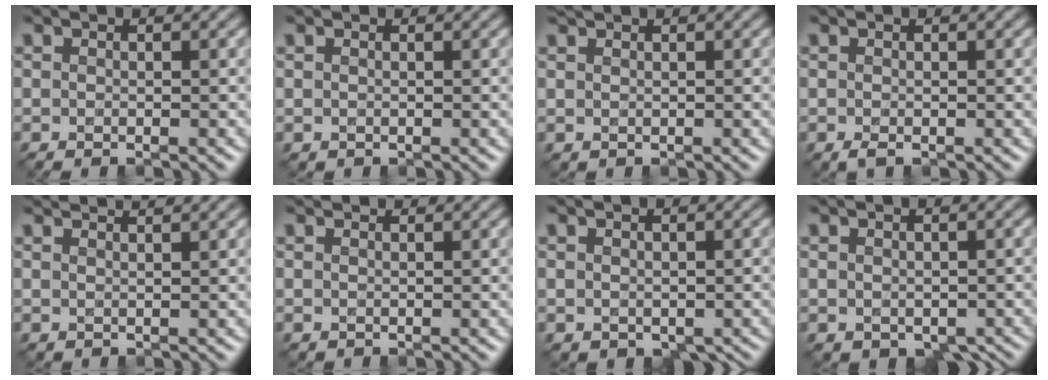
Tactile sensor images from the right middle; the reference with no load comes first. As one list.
[{"total": 0.6, "force": [0.4, -0.1, -0.4], "torque": [0.000, -0.003, 0.005]}, {"total": 1.1, "force": [1.1, 0.0, -0.1], "torque": [0.000, 0.001, 0.015]}, {"total": 0.0}, {"total": 3.7, "force": [3.4, 0.9, 1.2], "torque": [0.001, 0.020, 0.020]}, {"total": 2.6, "force": [2.4, 0.6, 0.5], "torque": [-0.003, 0.003, 0.015]}, {"total": 0.7, "force": [0.0, 0.6, 0.4], "torque": [-0.010, -0.006, 0.011]}, {"total": 1.4, "force": [-0.5, 1.0, 0.9], "torque": [-0.017, -0.011, 0.008]}]